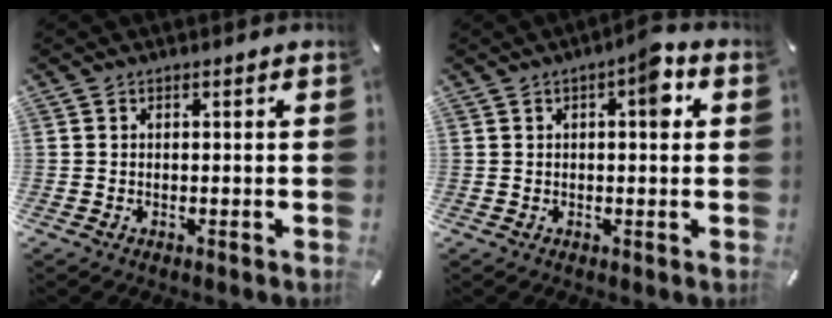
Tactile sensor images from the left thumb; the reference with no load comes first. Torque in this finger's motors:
{"motor_torque": [1.11, 1.06, 0.56, -0.70, 0.19]}